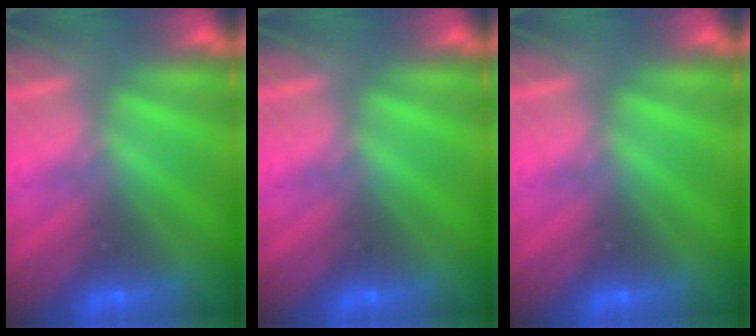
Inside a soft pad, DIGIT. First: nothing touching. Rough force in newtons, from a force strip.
{"total": 0.0}
{"total": 0.0}